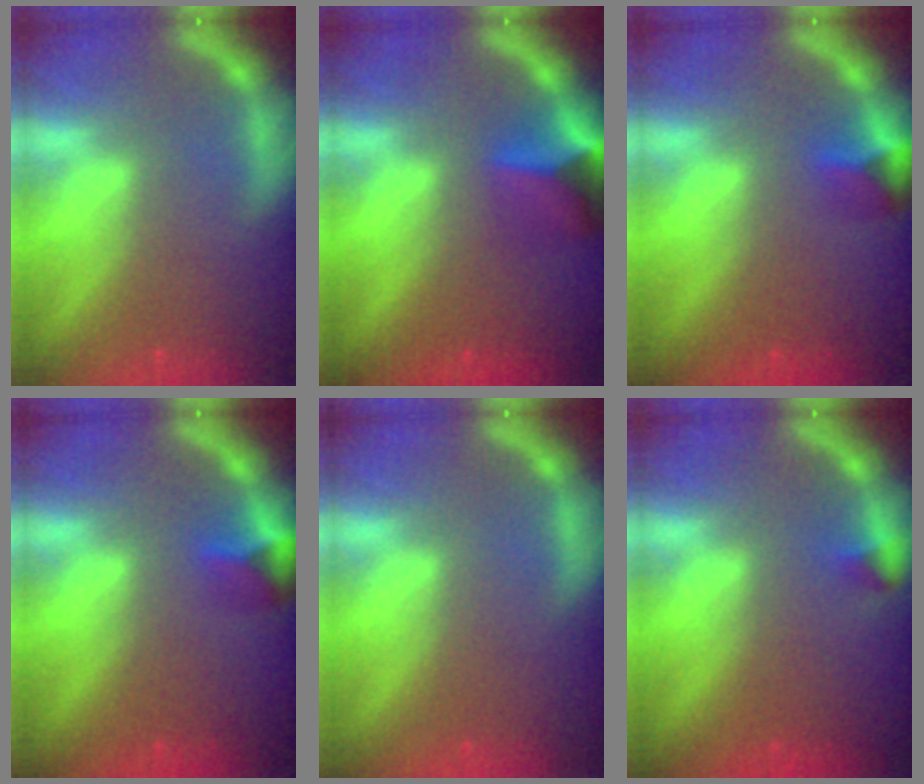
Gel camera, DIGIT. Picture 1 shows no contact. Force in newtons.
{"total": 5.4}
{"total": 2.4}
{"total": 2.4}
{"total": 0.0}
{"total": 0.9}